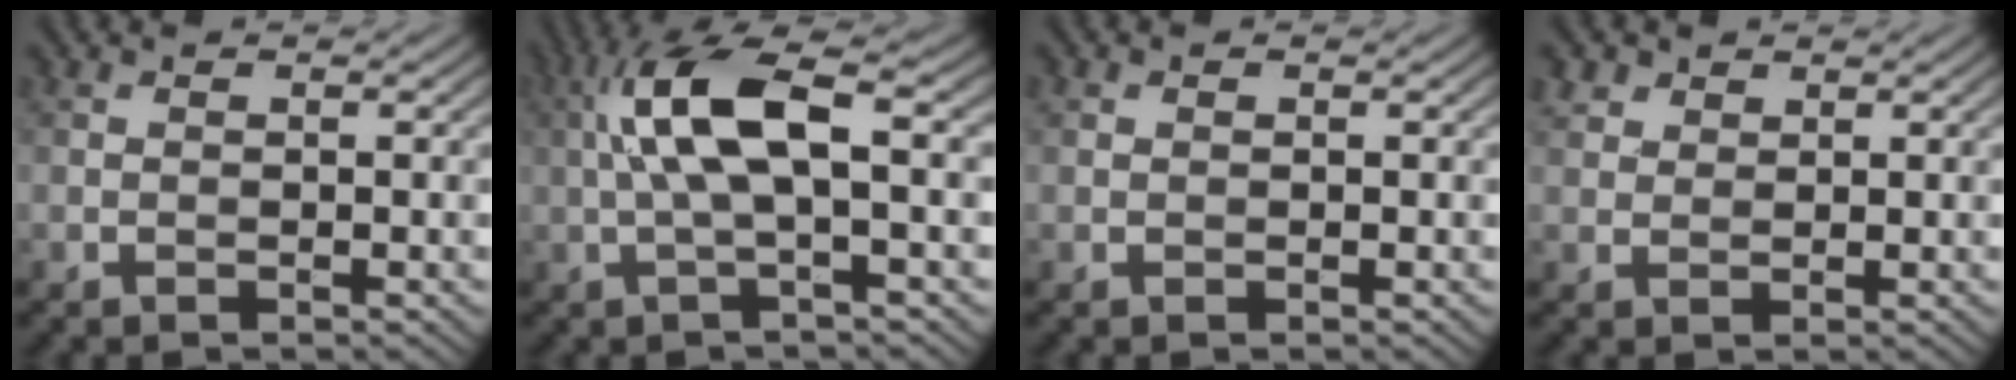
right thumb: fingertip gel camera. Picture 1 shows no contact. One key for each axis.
{"total": 8.5, "fx": 0.7, "fy": 2.2, "fz": 8.2, "tx": -0.174, "ty": 0.022, "tz": 0.006}
{"total": 0.0}
{"total": 2.2, "fx": 1.4, "fy": 1.5, "fz": 0.5, "tx": -0.017, "ty": 0.002, "tz": 0.032}